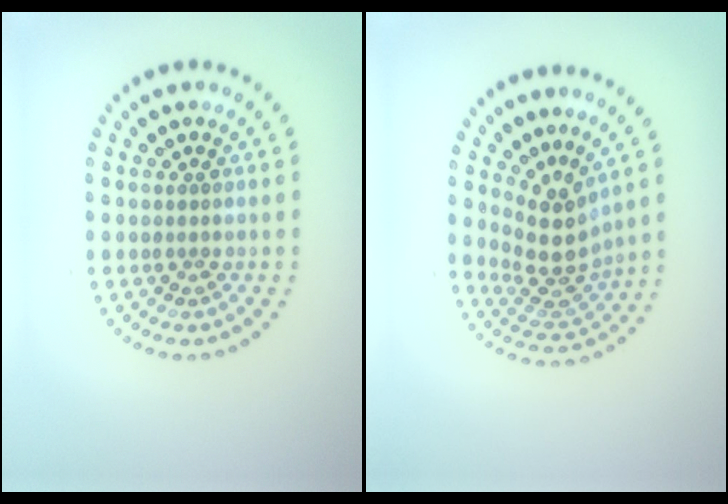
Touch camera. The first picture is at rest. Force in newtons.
{"total": 4.1, "press": 2.9, "slide": 2.9}